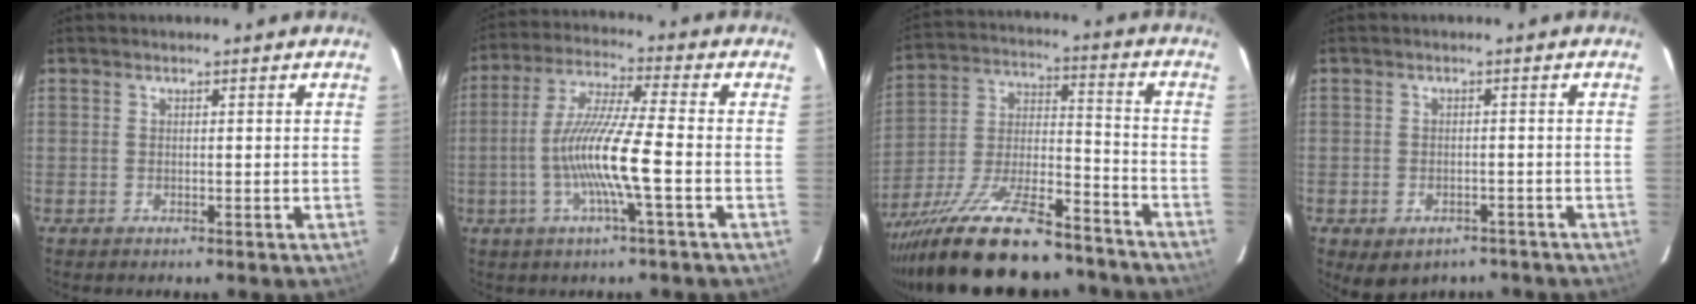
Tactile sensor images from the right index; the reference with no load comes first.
{"total": 12.1, "force": [-3.1, -0.3, 11.7], "torque": [-0.231, -0.002, -0.059]}
{"total": 22.6, "force": [-18.4, 6.5, 11.3], "torque": [-0.216, -0.036, -0.280]}
{"total": 7.6, "force": [-4.9, 4.7, 3.4], "torque": [-0.068, -0.009, -0.054]}